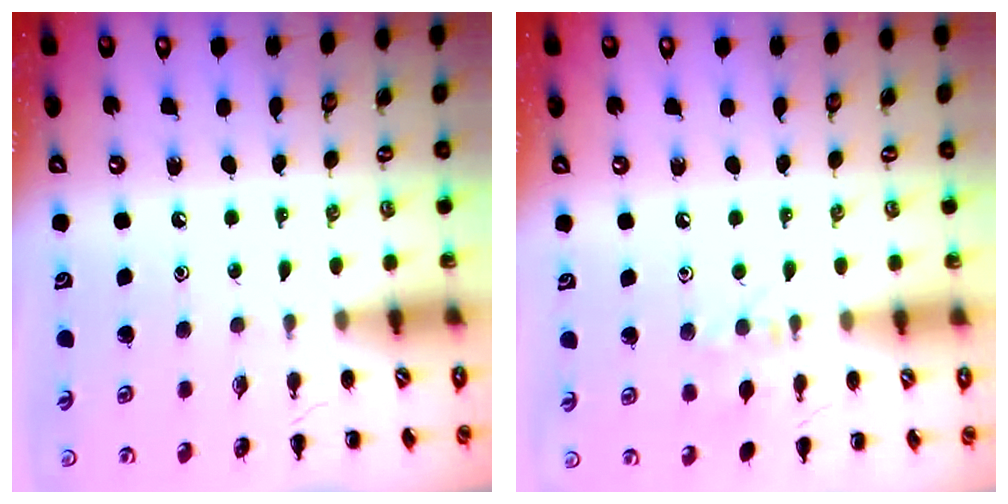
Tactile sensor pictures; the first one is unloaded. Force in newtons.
{"total": 7.1, "press": 7.0, "slide": 1.3}